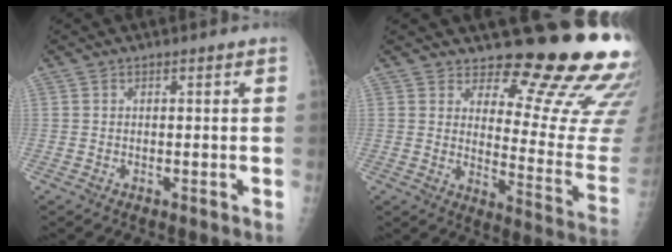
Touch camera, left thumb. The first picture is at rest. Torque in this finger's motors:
{"motor_torque": [0.36, 0.70, 0.80, -1.62, 0.06]}